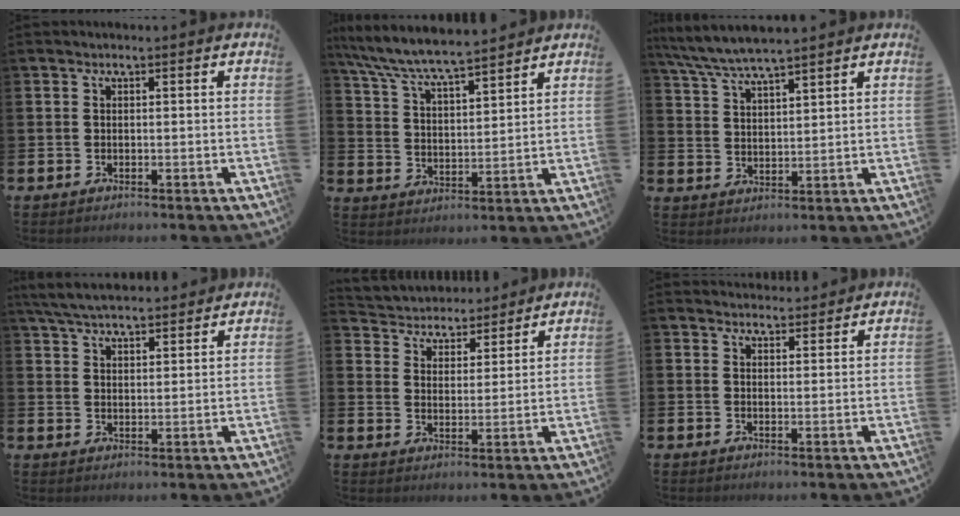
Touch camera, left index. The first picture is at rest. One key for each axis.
{"total": 7.4, "fx": 7.1, "fy": 0.4, "fz": 2.2, "tx": -0.075, "ty": -0.042, "tz": 0.125}
{"total": 5.8, "fx": 5.5, "fy": 0.3, "fz": 1.9, "tx": -0.061, "ty": -0.022, "tz": 0.098}
{"total": 5.7, "fx": 5.6, "fy": 0.8, "fz": 1.2, "tx": -0.047, "ty": -0.023, "tz": 0.102}
{"total": 4.5, "fx": 4.2, "fy": 1.4, "fz": -0.5, "tx": -0.020, "ty": -0.033, "tz": 0.073}
{"total": 2.8, "fx": 2.8, "fy": 0.5, "fz": -0.2, "tx": 0.013, "ty": -0.019, "tz": 0.047}